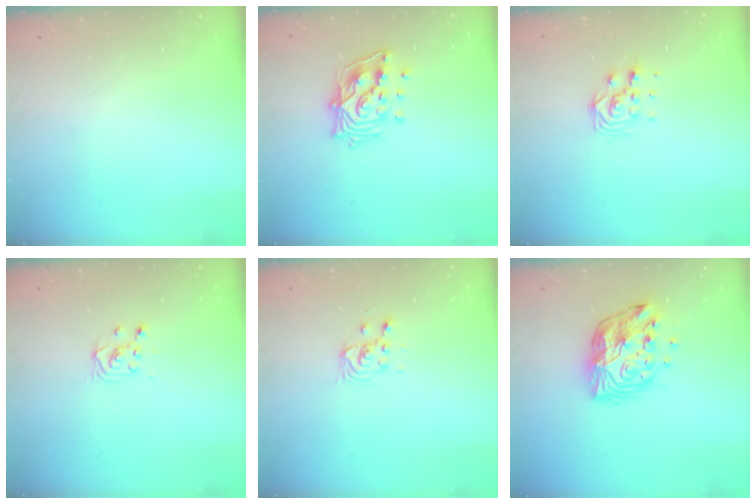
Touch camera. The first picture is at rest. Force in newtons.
{"total": 12.7, "press": 12.6, "slide": 1.3}
{"total": 6.6, "press": 6.6, "slide": 0.5}
{"total": 3.8, "press": 3.8, "slide": 0.3}
{"total": 3.2, "press": 3.2, "slide": 0.2}
{"total": 12.9, "press": 12.9, "slide": 0.9}